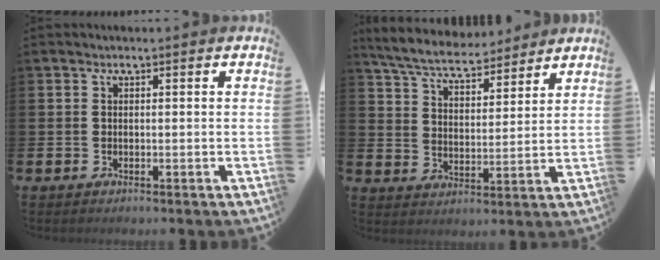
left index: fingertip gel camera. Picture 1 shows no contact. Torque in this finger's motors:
{"motor_torque": [1.08, -1.05, 0.26, -0.01]}